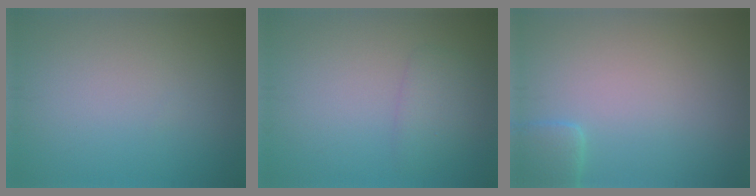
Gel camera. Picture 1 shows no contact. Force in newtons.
{"total": 1.9, "press": 1.9, "slide": 0.1}
{"total": 2.0, "press": 2.0, "slide": 0.3}